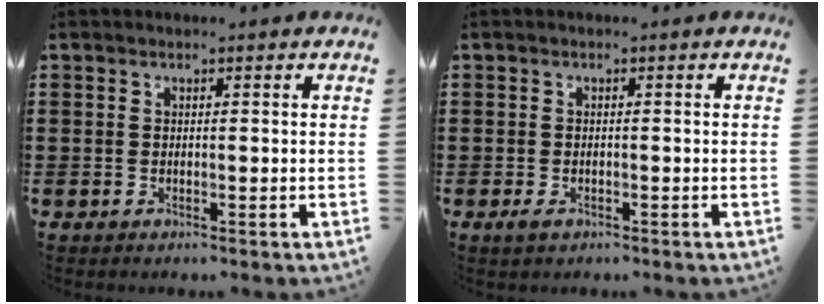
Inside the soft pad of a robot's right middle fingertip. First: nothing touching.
{"total": 0.9, "force": [-0.4, 0.4, 0.6], "torque": [-0.012, -0.002, -0.008]}